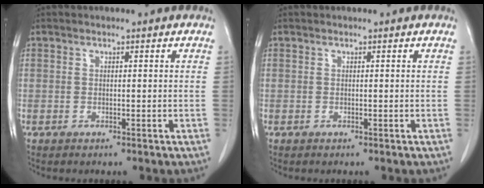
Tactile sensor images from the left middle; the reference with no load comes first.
{"total": 0.0}